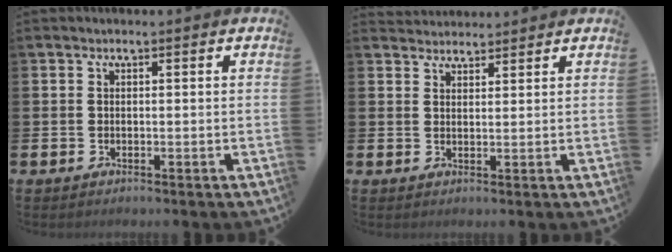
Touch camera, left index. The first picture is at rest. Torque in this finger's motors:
{"motor_torque": [-0.11, -0.37, -0.03, 0.01]}